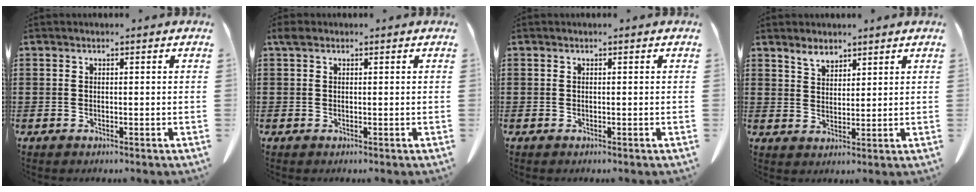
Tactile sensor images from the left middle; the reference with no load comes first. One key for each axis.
{"total": 1.2, "fx": 0.6, "fy": 0.9, "fz": 0.6, "tx": -0.016, "ty": 0.003, "tz": 0.013}
{"total": 0.0}
{"total": 3.0, "fx": 2.6, "fy": 1.1, "fz": 0.8, "tx": -0.023, "ty": -0.002, "tz": 0.051}